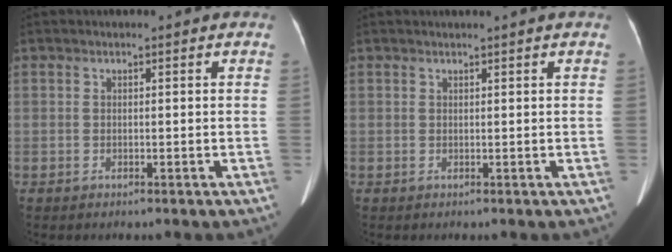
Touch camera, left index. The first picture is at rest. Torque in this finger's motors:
{"motor_torque": [0.44, -0.57, 0.21, 0.06]}